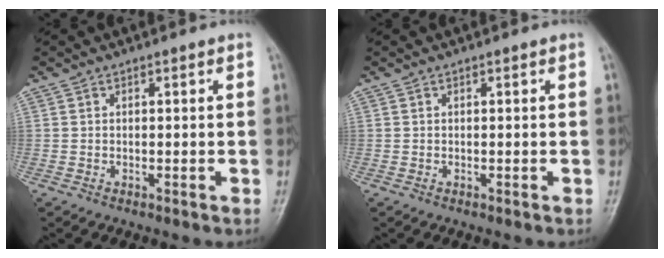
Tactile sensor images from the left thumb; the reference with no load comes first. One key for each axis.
{"total": 0.0}